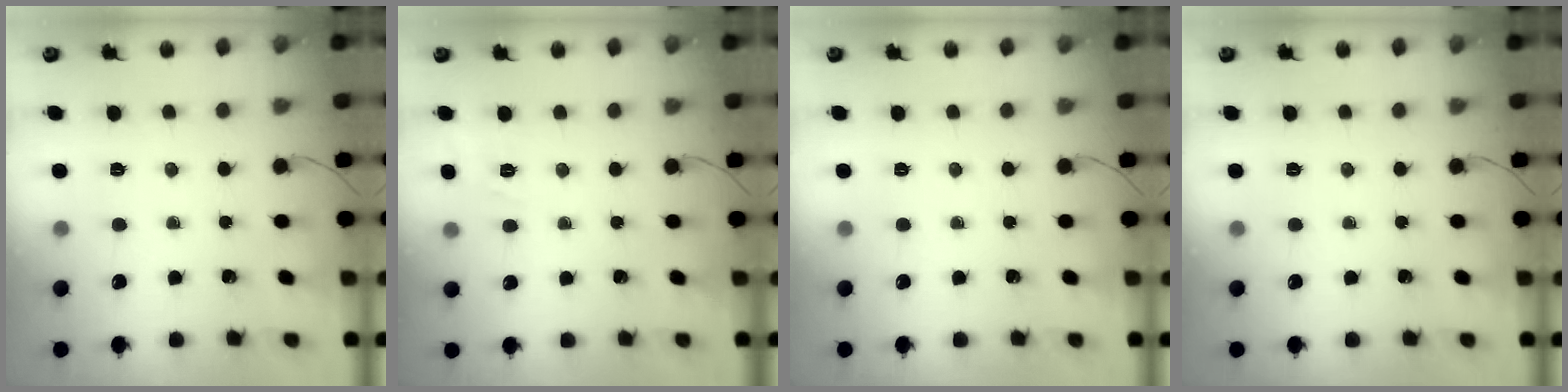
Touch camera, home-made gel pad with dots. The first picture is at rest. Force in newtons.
{"total": 1.9, "press": 0.9, "slide": 1.7}
{"total": 0.0}
{"total": 0.0}